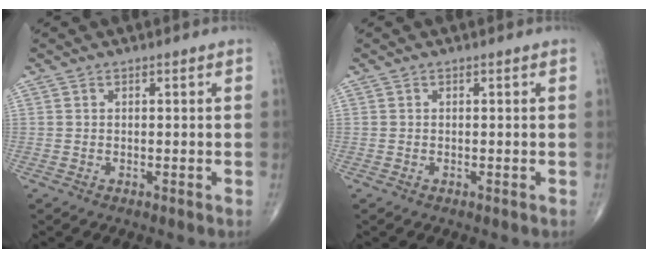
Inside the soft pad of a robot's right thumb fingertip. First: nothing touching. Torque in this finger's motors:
{"motor_torque": [0.31, -0.45, -0.39, -0.25, 0.03]}